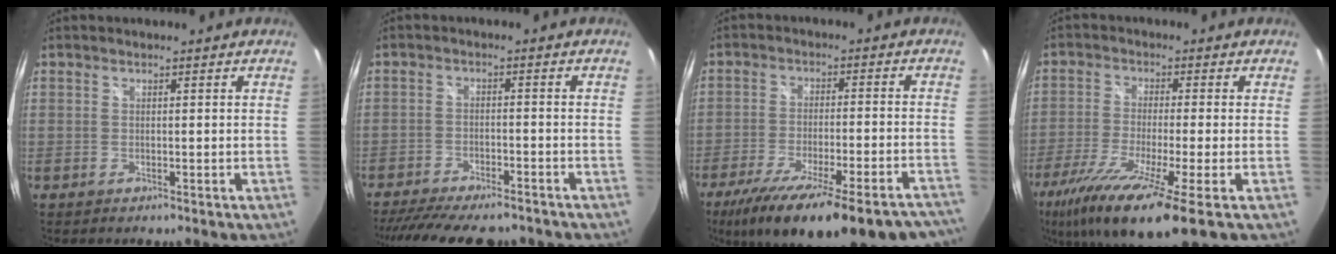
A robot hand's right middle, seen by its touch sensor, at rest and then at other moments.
{"total": 15.7, "force": [-13.1, 4.7, 7.4], "torque": [-0.156, -0.028, -0.192]}
{"total": 27.7, "force": [-22.2, 6.1, 15.3], "torque": [-0.256, -0.056, -0.312]}
{"total": 15.0, "force": [-8.6, 0.9, 12.2], "torque": [-0.248, -0.058, -0.154]}